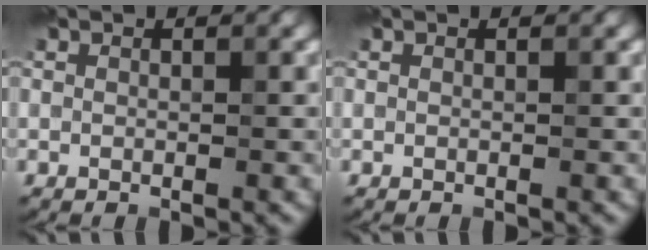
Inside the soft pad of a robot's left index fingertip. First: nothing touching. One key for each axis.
{"total": 0.0}